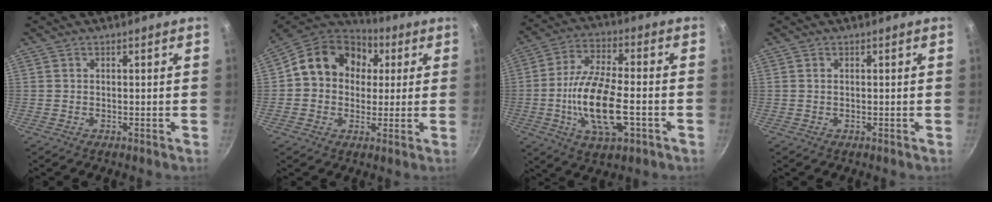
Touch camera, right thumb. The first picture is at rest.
{"total": 15.0, "force": [2.3, 12.3, 8.2], "torque": [-0.111, 0.028, 0.029]}
{"total": 16.1, "force": [-3.6, 6.7, 14.2], "torque": [-0.265, 0.016, -0.063]}
{"total": 0.0}